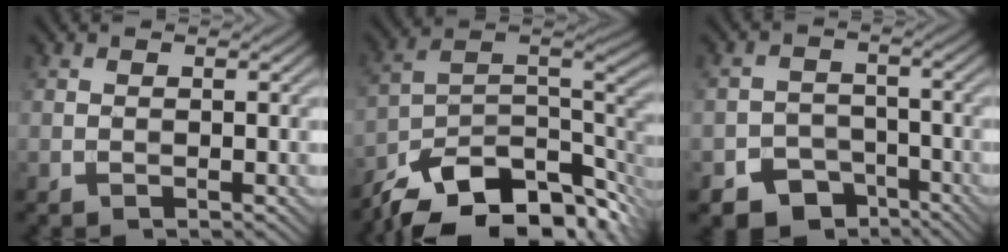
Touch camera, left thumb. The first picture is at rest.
{"total": 14.7, "force": [-9.1, 7.2, 9.1], "torque": [-0.190, -0.023, -0.140]}
{"total": 7.0, "force": [-4.8, 4.6, 2.0], "torque": [-0.024, -0.009, -0.077]}